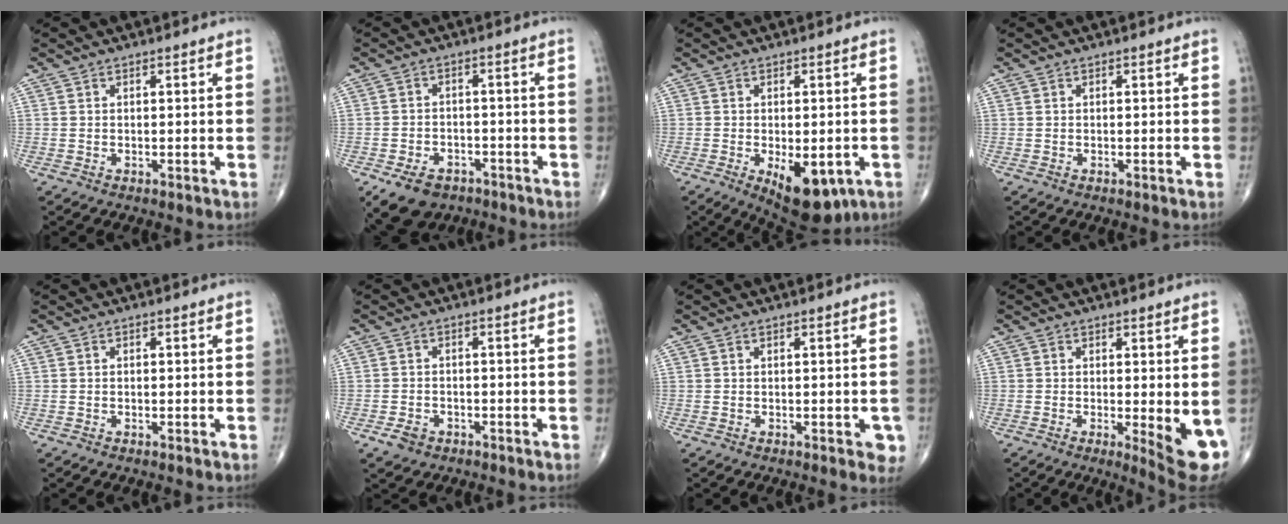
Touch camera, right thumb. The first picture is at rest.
{"total": 9.5, "force": [-6.0, 6.3, 4.0], "torque": [-0.064, 0.029, -0.087]}
{"total": 11.3, "force": [-3.9, 5.6, 9.0], "torque": [-0.111, -0.009, -0.043]}
{"total": 0.0}
{"total": 0.0}
{"total": 3.0, "force": [-1.6, 2.2, 1.1], "torque": [-0.016, 0.008, -0.024]}
{"total": 2.8, "force": [-0.6, 1.4, 2.4], "torque": [-0.004, 0.000, -0.007]}
{"total": 7.4, "force": [-1.0, 1.9, 7.1], "torque": [-0.091, -0.019, -0.011]}